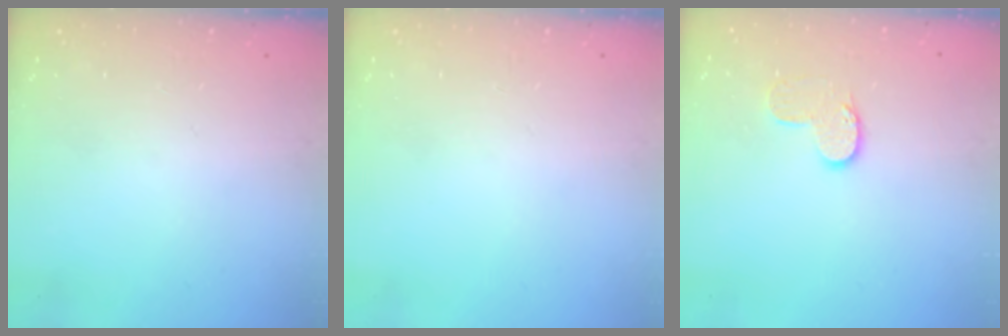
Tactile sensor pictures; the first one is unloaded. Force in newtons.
{"total": 0.0}
{"total": 6.8, "press": 6.8, "slide": 0.3}